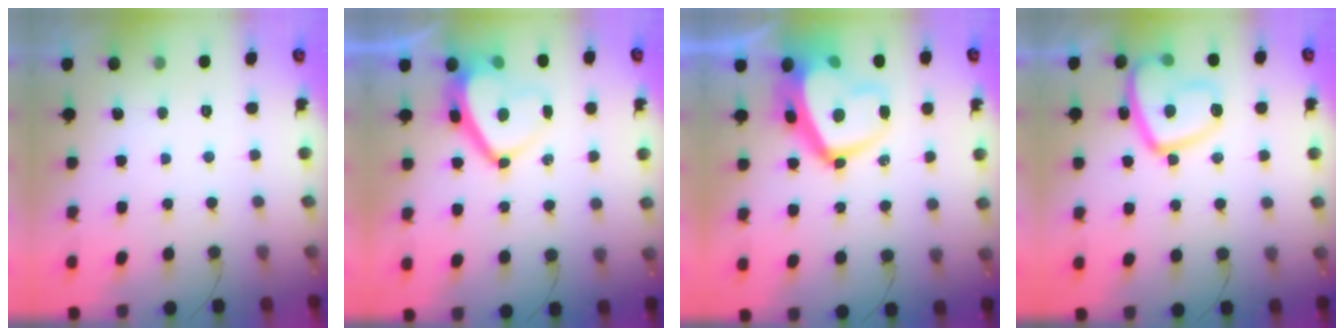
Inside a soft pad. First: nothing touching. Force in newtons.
{"total": 9.3, "press": 9.2, "slide": 1.3}
{"total": 15.4, "press": 15.4, "slide": 1.2}
{"total": 15.1, "press": 15.0, "slide": 1.8}